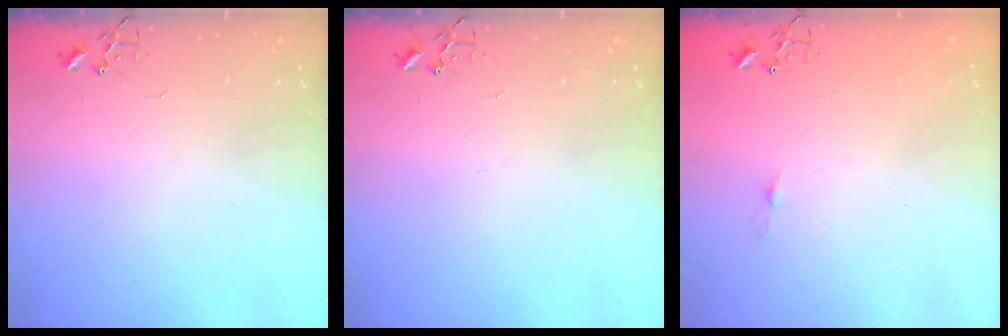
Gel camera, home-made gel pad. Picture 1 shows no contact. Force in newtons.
{"total": 0.0}
{"total": 3.5, "press": 3.5, "slide": 0.5}